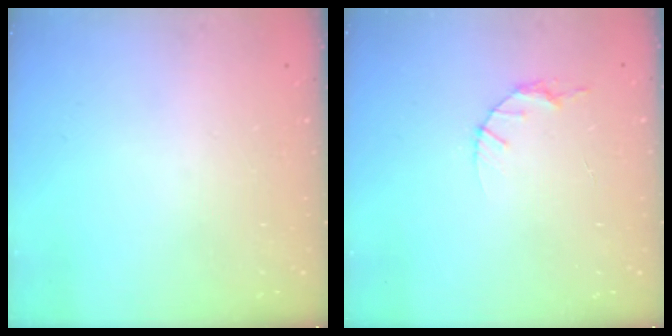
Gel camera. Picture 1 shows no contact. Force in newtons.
{"total": 4.1, "press": 4.1, "slide": 0.5}